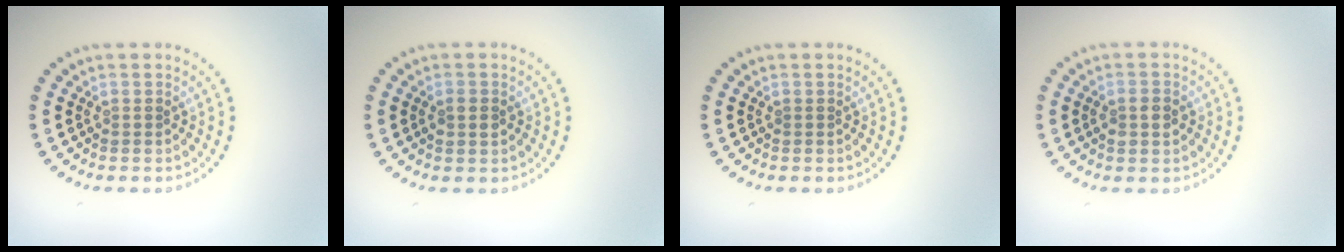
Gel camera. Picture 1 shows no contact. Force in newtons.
{"total": 1.1, "press": 1.1, "slide": 0.1}
{"total": 0.0}
{"total": 1.5, "press": 1.4, "slide": 0.3}